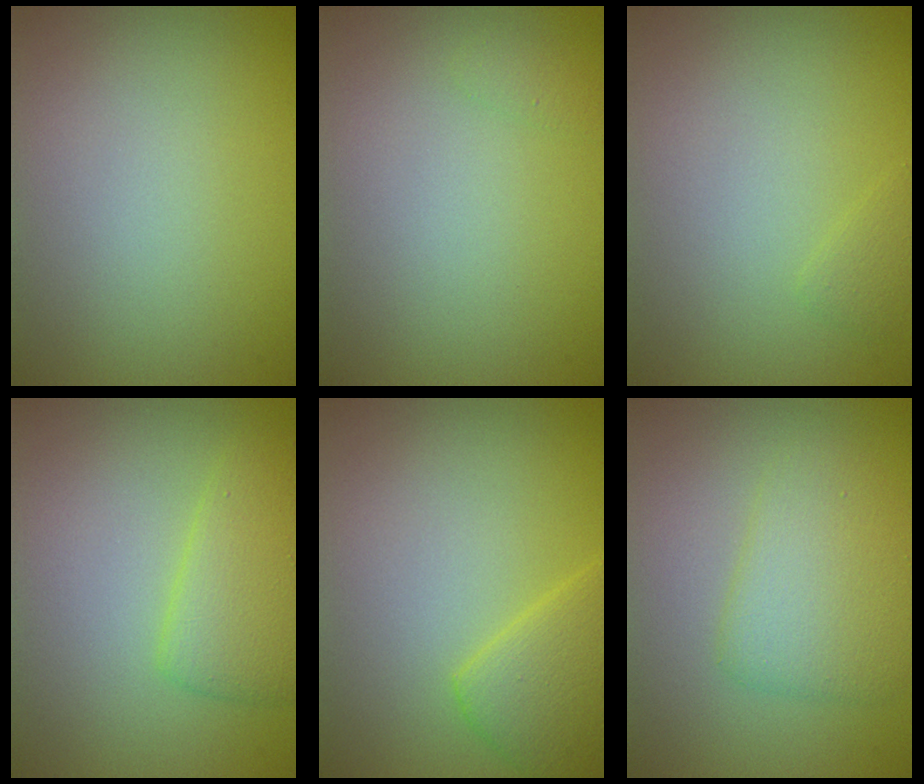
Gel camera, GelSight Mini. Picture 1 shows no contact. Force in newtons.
{"total": 0.6, "press": 0.6, "slide": 0.0}
{"total": 0.8, "press": 0.8, "slide": 0.0}
{"total": 3.5, "press": 3.5, "slide": 0.3}
{"total": 3.7, "press": 3.7, "slide": 0.2}
{"total": 3.7, "press": 3.7, "slide": 0.1}